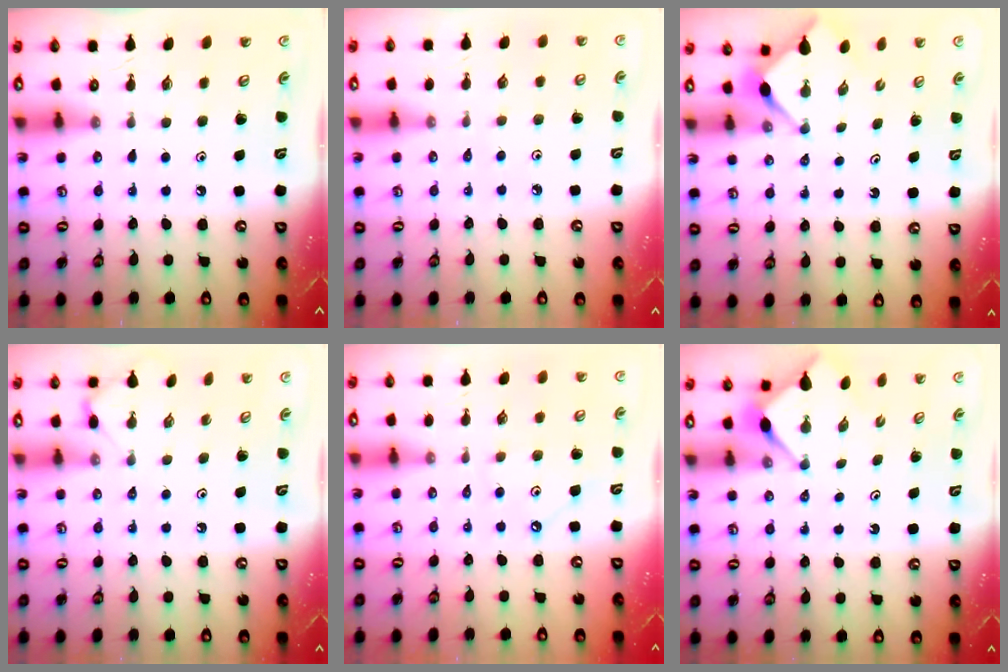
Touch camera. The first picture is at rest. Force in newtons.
{"total": 1.9, "press": 1.8, "slide": 0.5}
{"total": 2.9, "press": 2.9, "slide": 0.4}
{"total": 4.1, "press": 4.1, "slide": 0.7}
{"total": 3.0, "press": 3.0, "slide": 0.4}
{"total": 2.9, "press": 2.9, "slide": 0.1}